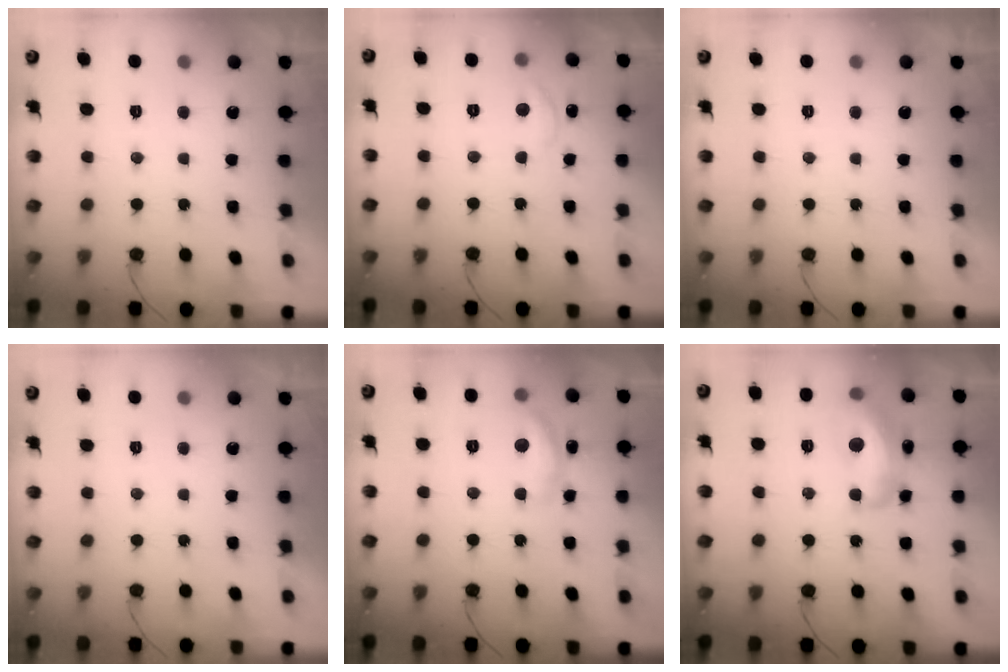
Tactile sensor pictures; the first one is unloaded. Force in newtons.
{"total": 7.0, "press": 7.0, "slide": 0.7}
{"total": 0.0}
{"total": 0.0}
{"total": 12.3, "press": 12.3, "slide": 0.8}
{"total": 14.7, "press": 14.7, "slide": 1.1}